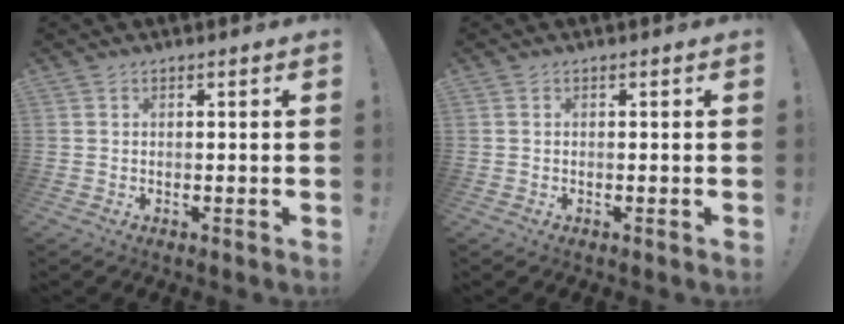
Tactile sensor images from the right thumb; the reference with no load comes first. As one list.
[{"total": 0.0}]